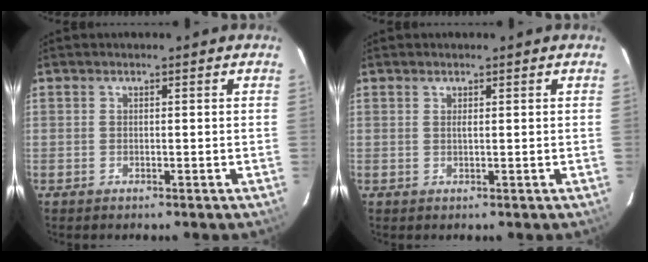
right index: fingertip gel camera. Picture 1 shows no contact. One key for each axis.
{"total": 0.6, "fx": 0.2, "fy": 0.1, "fz": 0.5, "tx": -0.011, "ty": 0.001, "tz": 0.005}